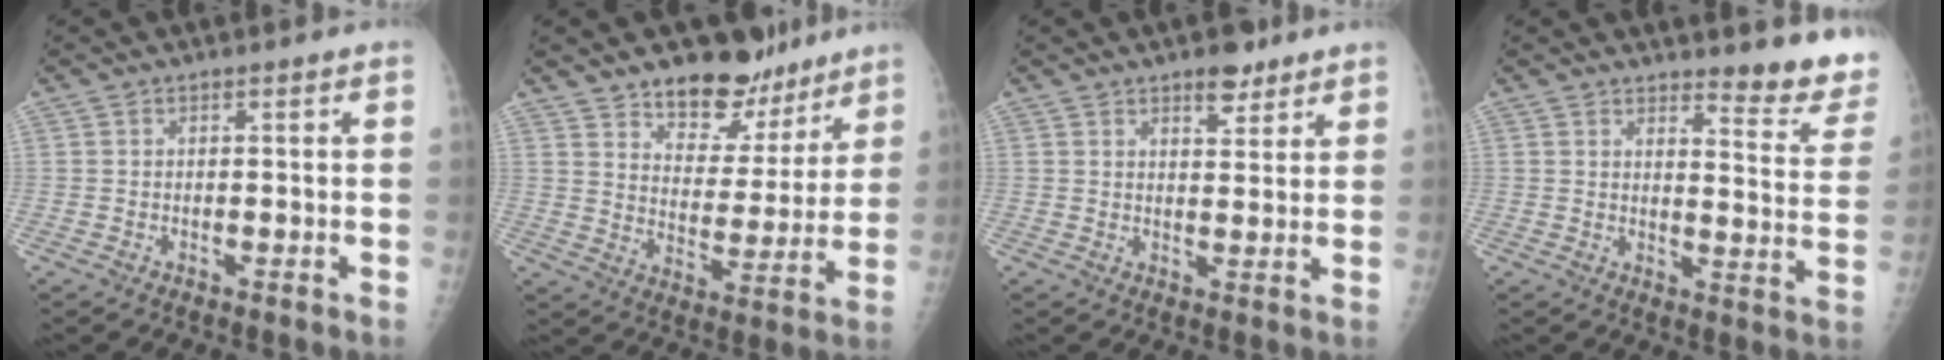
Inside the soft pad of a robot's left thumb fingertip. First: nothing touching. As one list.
[{"total": 14.3, "force": [10.9, 7.6, 5.2], "torque": [-0.017, -0.068, 0.171]}, {"total": 5.0, "force": [3.5, 2.3, 2.7], "torque": [-0.022, -0.021, 0.052]}, {"total": 10.8, "force": [9.9, 2.0, 3.9], "torque": [-0.019, -0.101, 0.104]}]